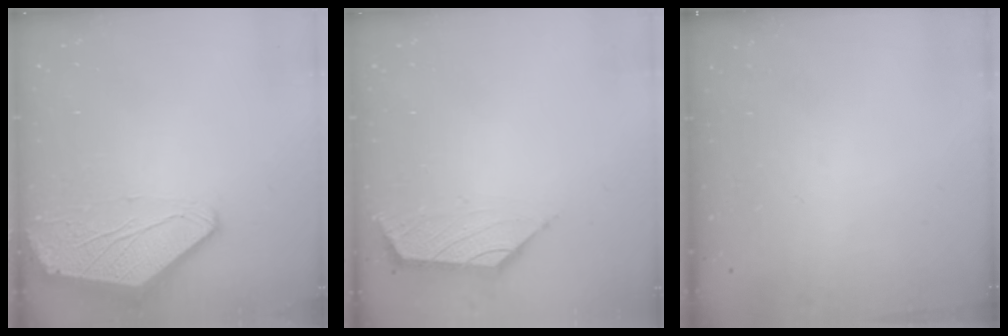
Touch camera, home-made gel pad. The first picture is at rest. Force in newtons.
{"total": 1.6, "press": 1.4, "slide": 0.6}
{"total": 0.0}